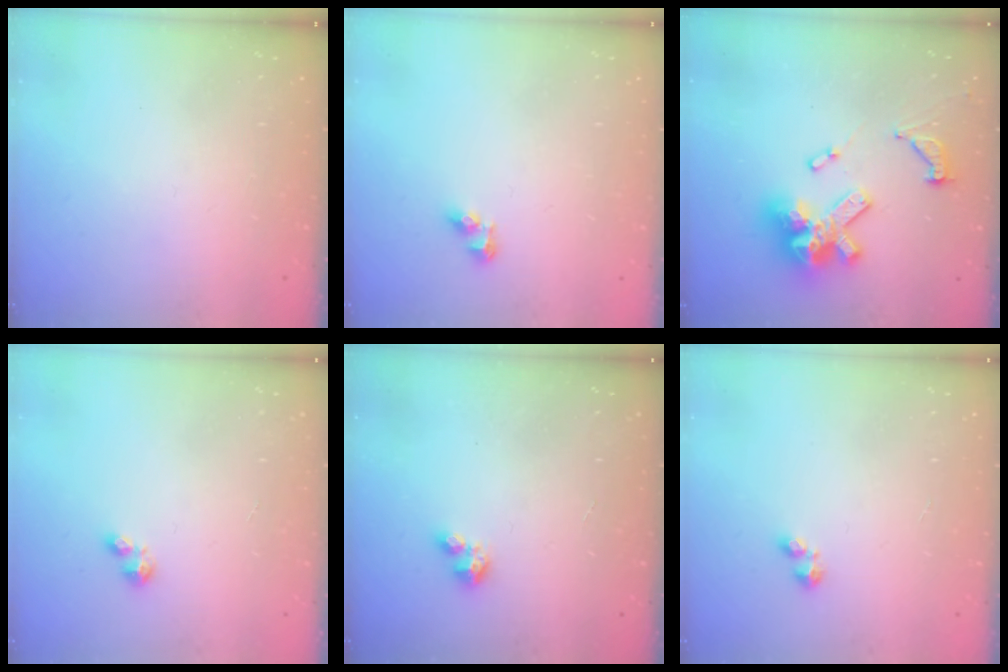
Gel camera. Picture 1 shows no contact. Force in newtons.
{"total": 5.3, "press": 5.3, "slide": 0.7}
{"total": 17.2, "press": 17.1, "slide": 1.9}
{"total": 2.1, "press": 2.1, "slide": 0.3}
{"total": 1.8, "press": 1.7, "slide": 0.3}
{"total": 2.0, "press": 2.0, "slide": 0.2}